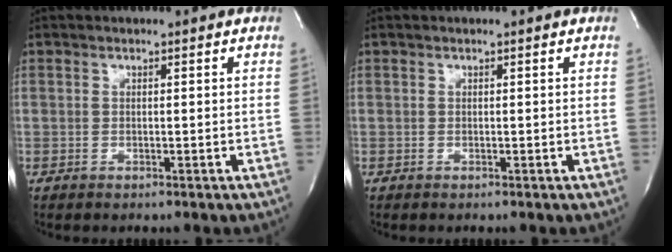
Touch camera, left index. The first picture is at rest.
{"total": 0.0}